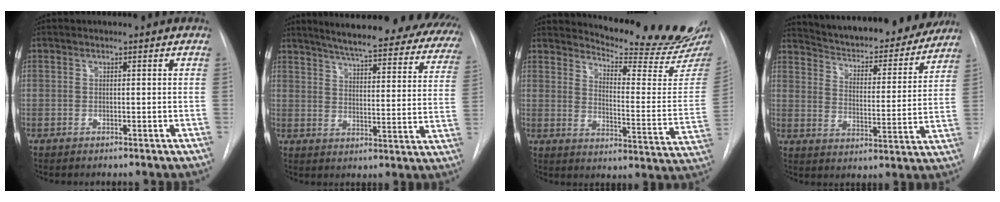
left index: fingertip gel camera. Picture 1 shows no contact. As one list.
[{"total": 28.3, "force": [24.7, 5.1, 12.8], "torque": [-0.182, -0.070, 0.281]}, {"total": 18.4, "force": [17.5, -0.4, 5.7], "torque": [-0.089, -0.131, 0.212]}, {"total": 22.5, "force": [20.5, 5.1, 7.7], "torque": [-0.121, -0.030, 0.273]}]